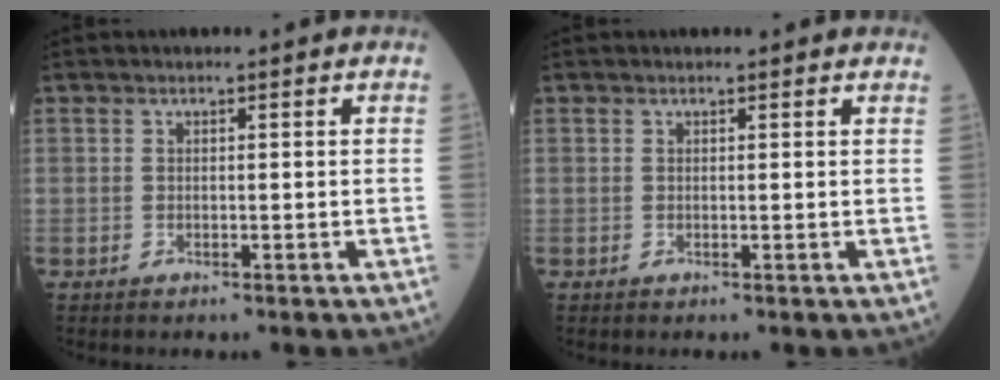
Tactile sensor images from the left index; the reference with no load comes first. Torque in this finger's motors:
{"motor_torque": [0.72, -0.95, 0.07, 0.03]}